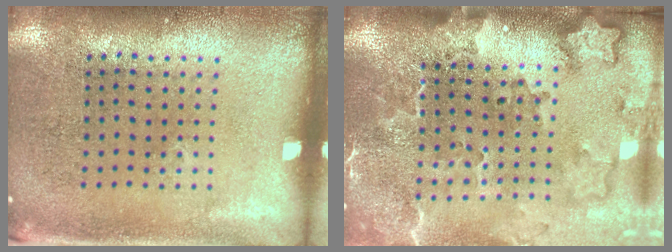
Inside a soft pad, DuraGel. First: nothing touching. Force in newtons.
{"total": 3.0, "press": 2.3, "slide": 1.9}